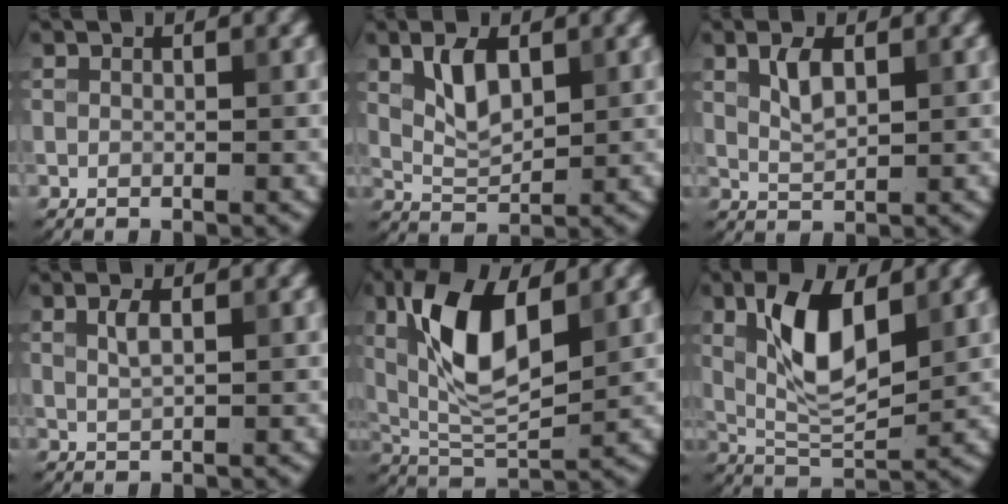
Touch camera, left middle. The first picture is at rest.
{"total": 3.5, "force": [1.3, 1.8, 2.7], "torque": [-0.056, 0.001, 0.027]}
{"total": 2.3, "force": [1.0, 1.0, 1.8], "torque": [-0.040, 0.001, 0.021]}
{"total": 1.3, "force": [0.5, 0.4, 1.1], "torque": [-0.025, 0.001, 0.012]}
{"total": 8.5, "force": [2.5, 3.6, 7.3], "torque": [-0.142, 0.003, 0.045]}
{"total": 6.9, "force": [2.0, 2.9, 6.0], "torque": [-0.116, 0.002, 0.037]}